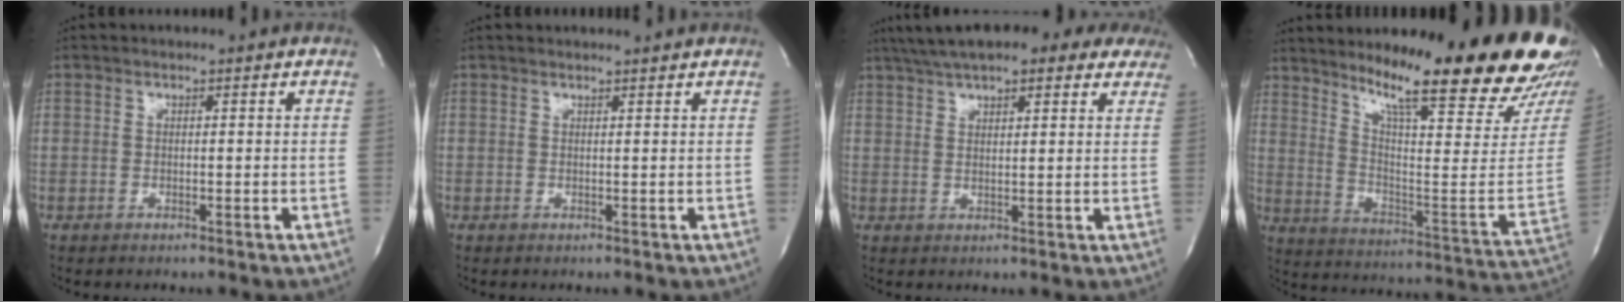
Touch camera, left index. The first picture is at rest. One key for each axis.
{"total": 1.6, "fx": 1.5, "fy": -0.4, "fz": 0.1, "tx": -0.011, "ty": -0.001, "tz": 0.021}
{"total": 19.9, "fx": 16.0, "fy": 5.3, "fz": 10.7, "tx": -0.168, "ty": 0.054, "tz": 0.208}
{"total": 25.8, "fx": 19.6, "fy": 1.7, "fz": 16.7, "tx": -0.258, "ty": -0.084, "tz": 0.266}